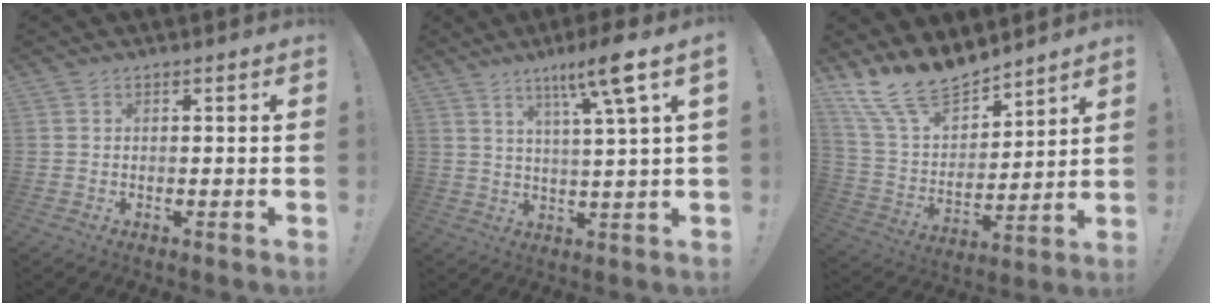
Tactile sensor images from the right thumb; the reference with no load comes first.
{"total": 11.1, "force": [6.0, -0.3, 9.4], "torque": [-0.154, -0.028, 0.085]}
{"total": 17.1, "force": [14.2, 6.9, 6.6], "torque": [-0.141, -0.110, 0.268]}